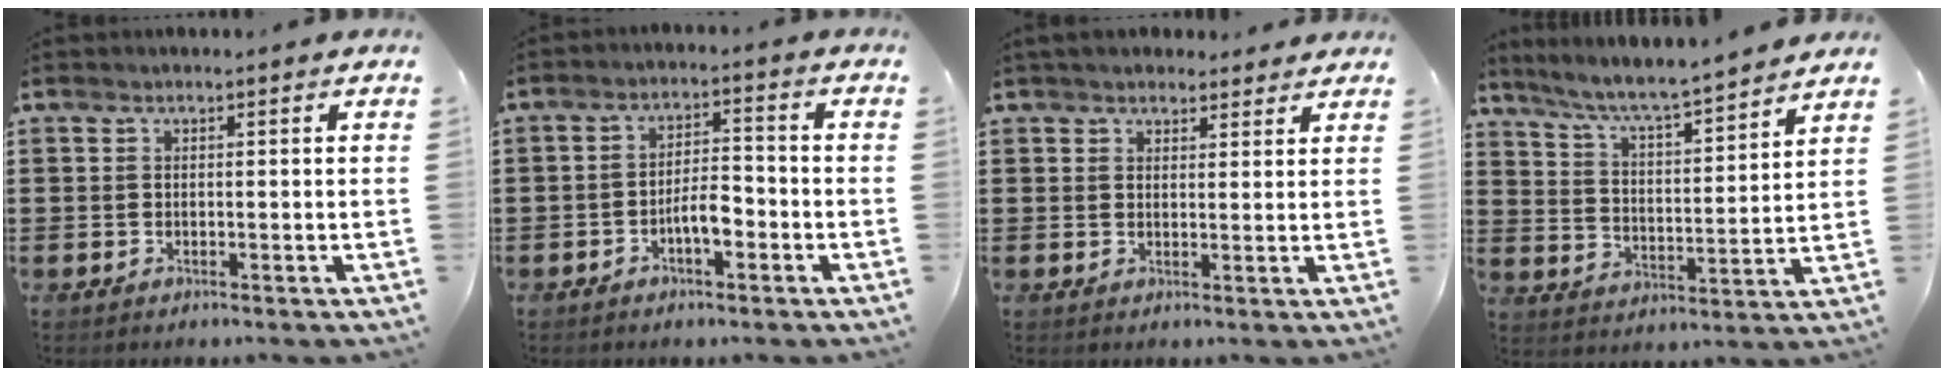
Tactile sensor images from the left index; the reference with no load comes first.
{"total": 4.6, "force": [-2.1, 1.7, 3.7], "torque": [-0.072, 0.009, -0.042]}
{"total": 3.1, "force": [2.8, 1.1, 0.7], "torque": [-0.021, 0.001, 0.054]}
{"total": 6.1, "force": [5.6, -0.3, 2.5], "torque": [-0.071, -0.041, 0.090]}